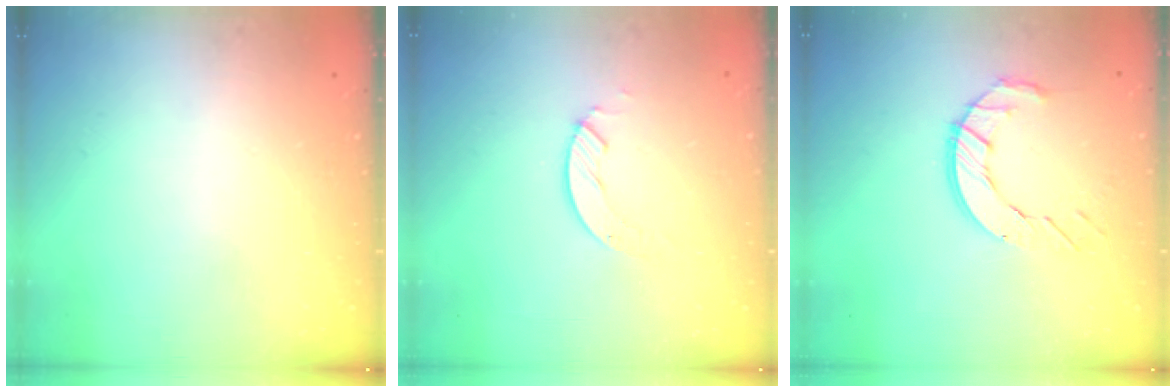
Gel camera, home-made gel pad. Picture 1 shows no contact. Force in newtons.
{"total": 3.5, "press": 3.5, "slide": 0.4}
{"total": 9.1, "press": 9.1, "slide": 0.9}